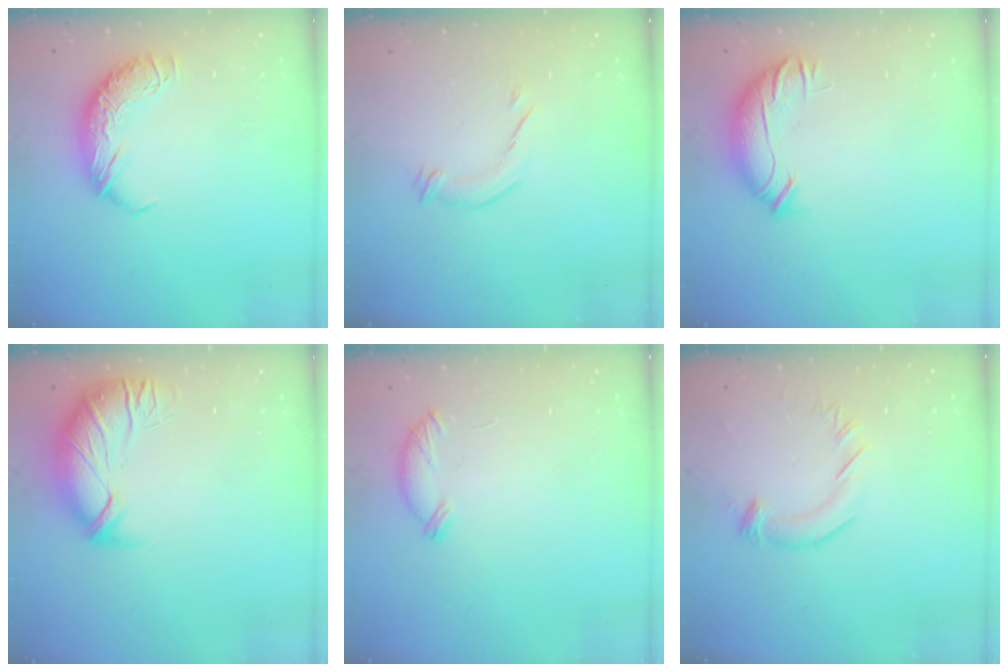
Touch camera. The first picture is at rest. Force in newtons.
{"total": 4.7, "press": 4.6, "slide": 1.0}
{"total": 4.2, "press": 3.8, "slide": 1.9}
{"total": 2.7, "press": 1.1, "slide": 2.4}
{"total": 6.8, "press": 6.8, "slide": 0.3}
{"total": 3.0, "press": 3.0, "slide": 0.5}